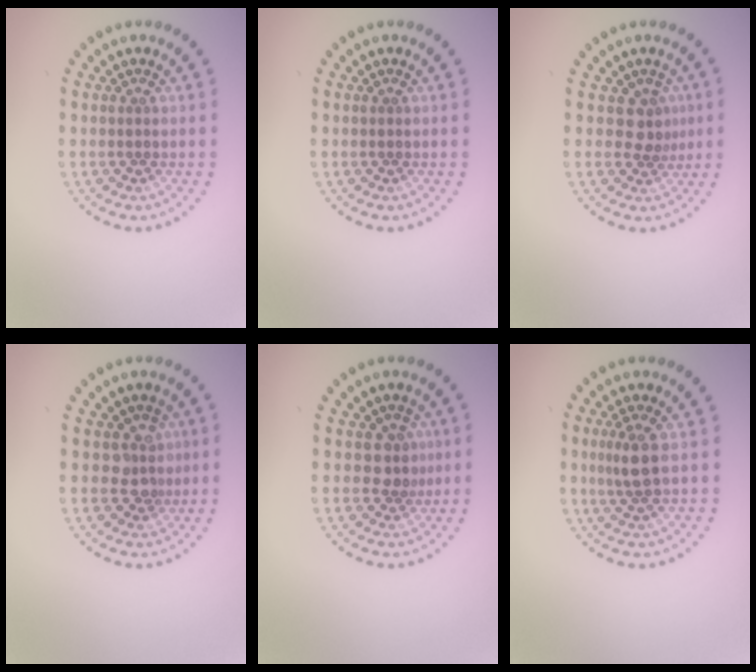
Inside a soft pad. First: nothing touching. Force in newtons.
{"total": 0.0}
{"total": 2.2, "press": 1.7, "slide": 1.5}
{"total": 1.9, "press": 1.6, "slide": 0.9}
{"total": 2.1, "press": 1.7, "slide": 1.3}
{"total": 2.1, "press": 1.8, "slide": 1.2}